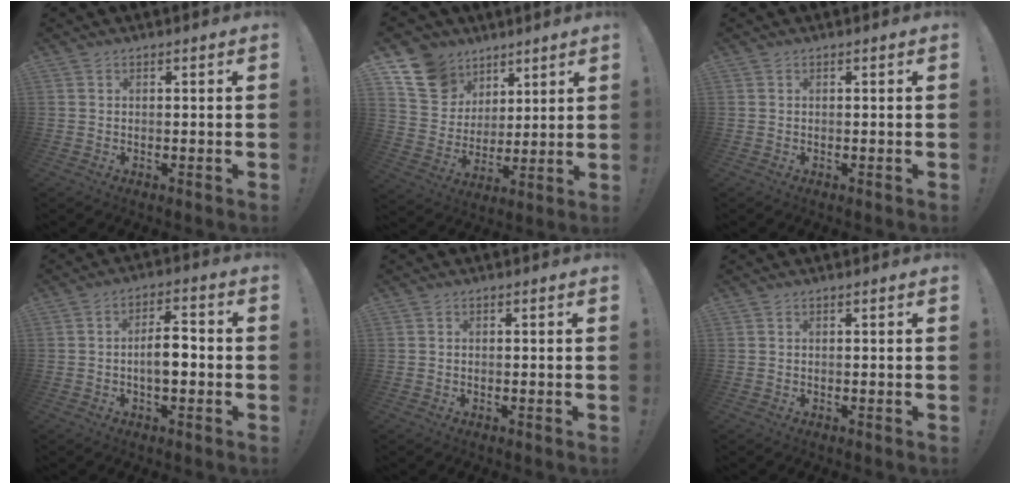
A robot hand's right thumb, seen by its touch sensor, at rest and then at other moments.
{"total": 14.3, "force": [8.4, 10.9, 4.0], "torque": [-0.072, -0.051, 0.169]}
{"total": 0.0}
{"total": 7.5, "force": [-1.6, 3.4, 6.5], "torque": [-0.102, 0.009, -0.031]}
{"total": 0.0}
{"total": 0.0}